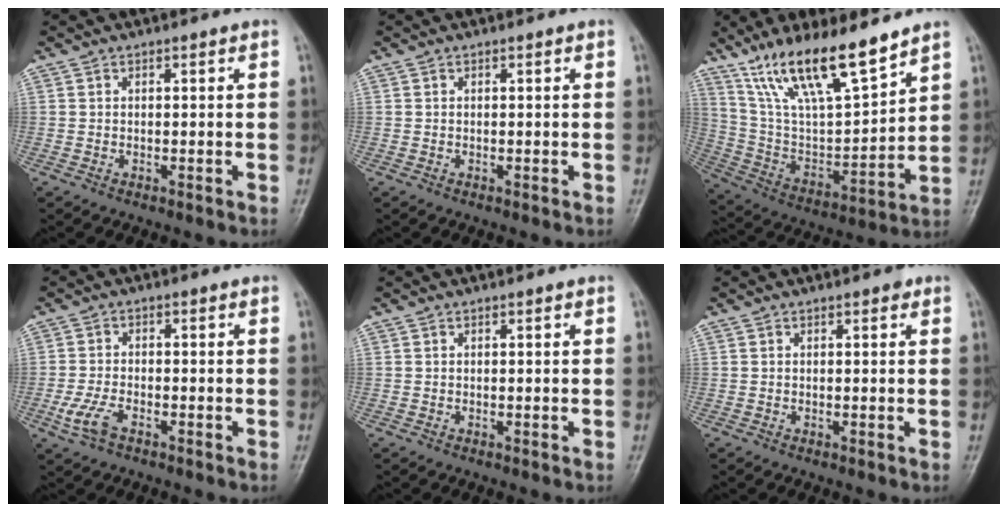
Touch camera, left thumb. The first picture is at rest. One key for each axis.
{"total": 0.0}
{"total": 18.4, "fx": 13.4, "fy": 4.5, "fz": 11.8, "tx": -0.189, "ty": -0.061, "tz": 0.258}
{"total": 4.7, "fx": -2.5, "fy": 2.3, "fz": 3.3, "tx": -0.077, "ty": 0.007, "tz": -0.048}
{"total": 0.0}
{"total": 0.7, "fx": 0.4, "fy": 0.5, "fz": 0.5, "tx": 0.000, "ty": 0.000, "tz": 0.000}